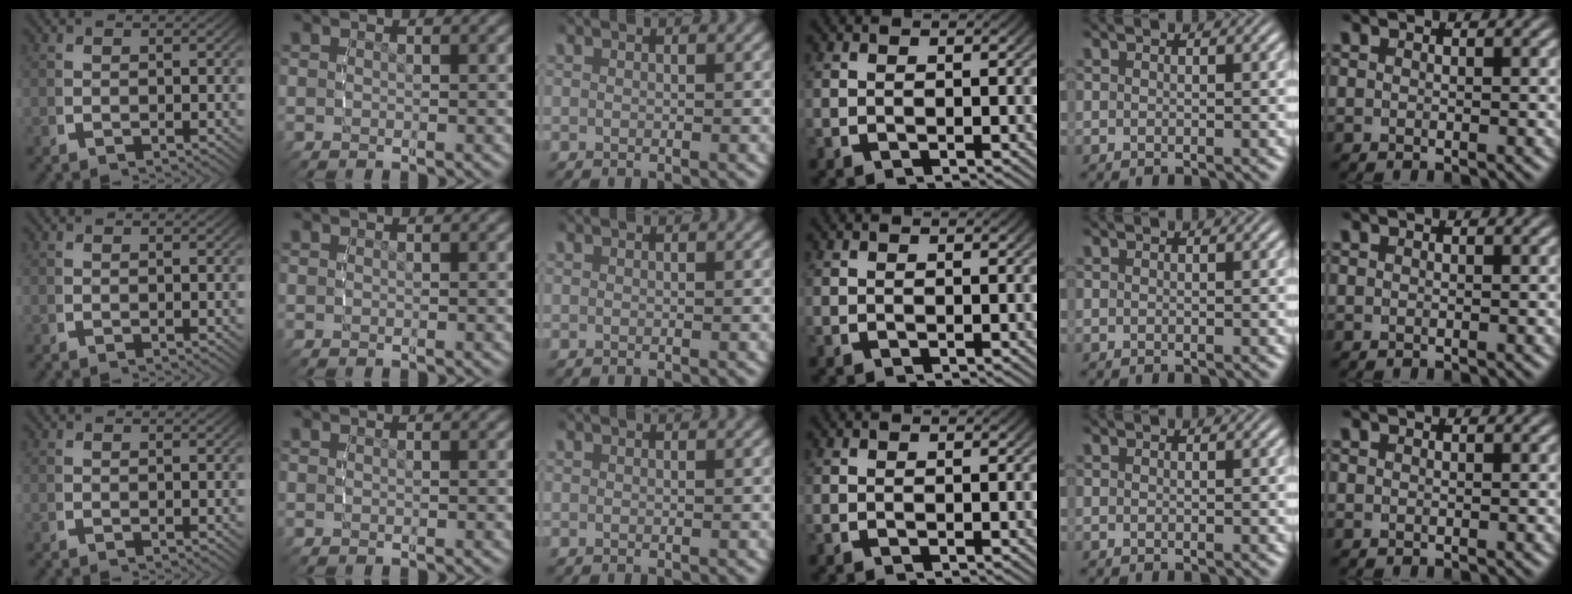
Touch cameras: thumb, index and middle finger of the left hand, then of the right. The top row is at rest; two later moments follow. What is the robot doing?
{"motion": "reach", "object": "paper"}